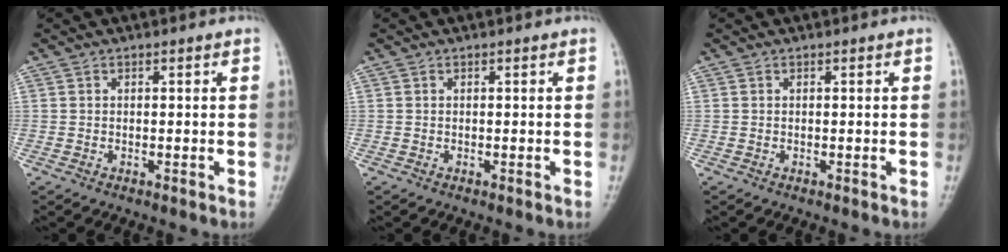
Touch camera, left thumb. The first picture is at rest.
{"total": 0.0}
{"total": 0.0}